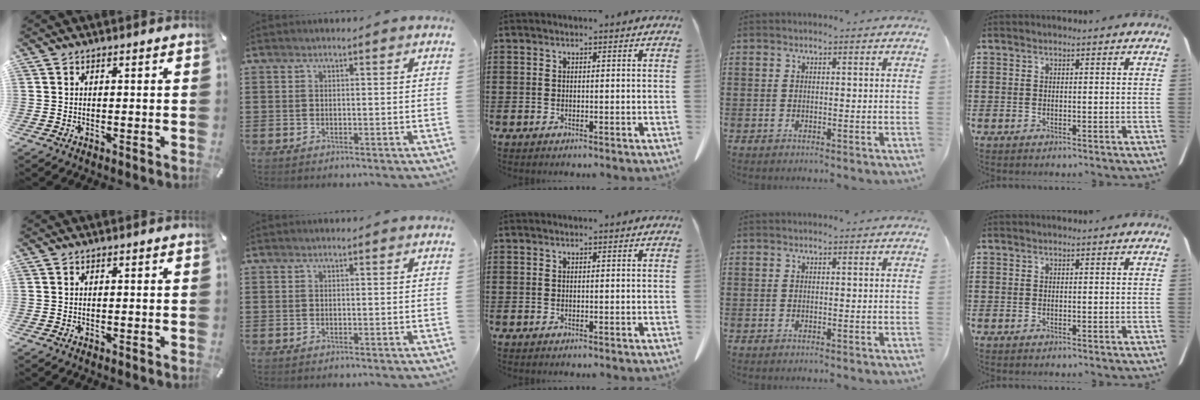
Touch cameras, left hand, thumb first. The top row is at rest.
{}